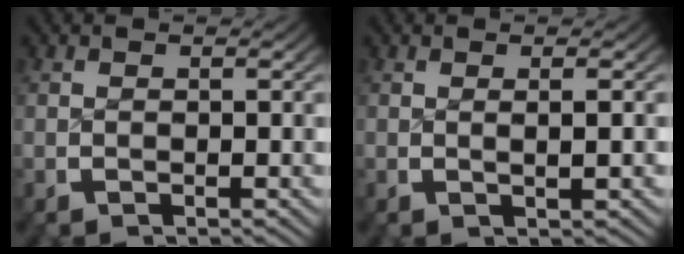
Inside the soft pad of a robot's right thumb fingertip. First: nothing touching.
{"total": 1.1, "force": [0.3, 0.0, 1.1], "torque": [-0.019, 0.000, 0.006]}